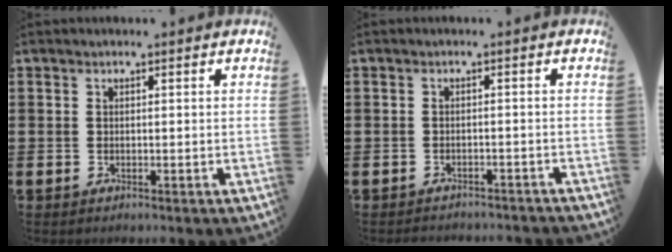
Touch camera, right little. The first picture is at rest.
{"total": 1.3, "force": [-1.3, 0.0, 0.0], "torque": [-0.004, 0.003, -0.028]}